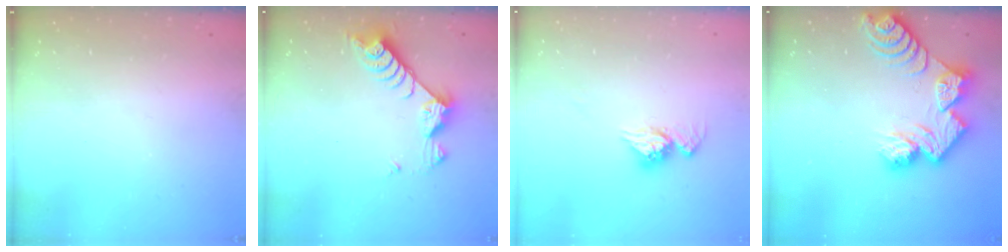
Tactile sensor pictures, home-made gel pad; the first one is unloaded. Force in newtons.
{"total": 7.6, "press": 7.6, "slide": 0.6}
{"total": 11.1, "press": 11.0, "slide": 0.9}
{"total": 12.5, "press": 12.5, "slide": 1.1}